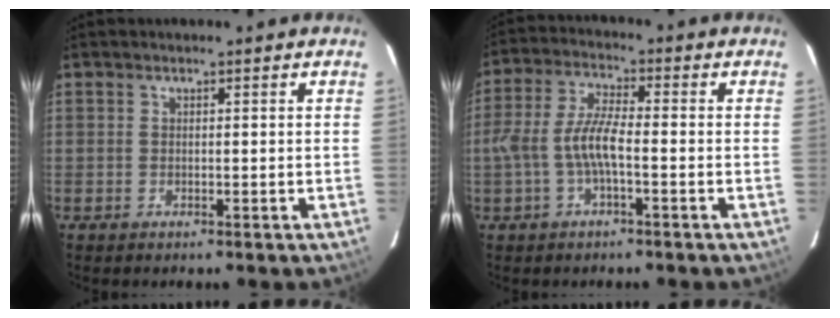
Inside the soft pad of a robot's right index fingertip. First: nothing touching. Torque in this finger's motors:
{"motor_torque": [1.51, -0.25, 0.78, 0.20]}